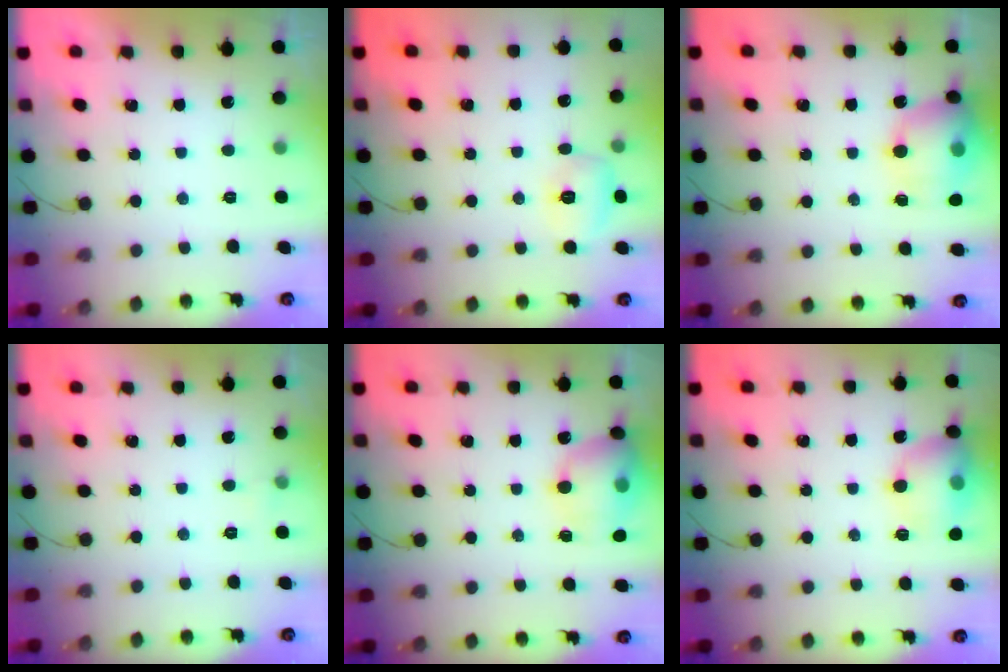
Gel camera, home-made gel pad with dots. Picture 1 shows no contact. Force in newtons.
{"total": 6.8, "press": 6.6, "slide": 1.7}
{"total": 15.4, "press": 15.1, "slide": 2.8}
{"total": 2.6, "press": 2.4, "slide": 1.0}
{"total": 15.0, "press": 14.8, "slide": 2.5}
{"total": 12.8, "press": 12.6, "slide": 2.1}